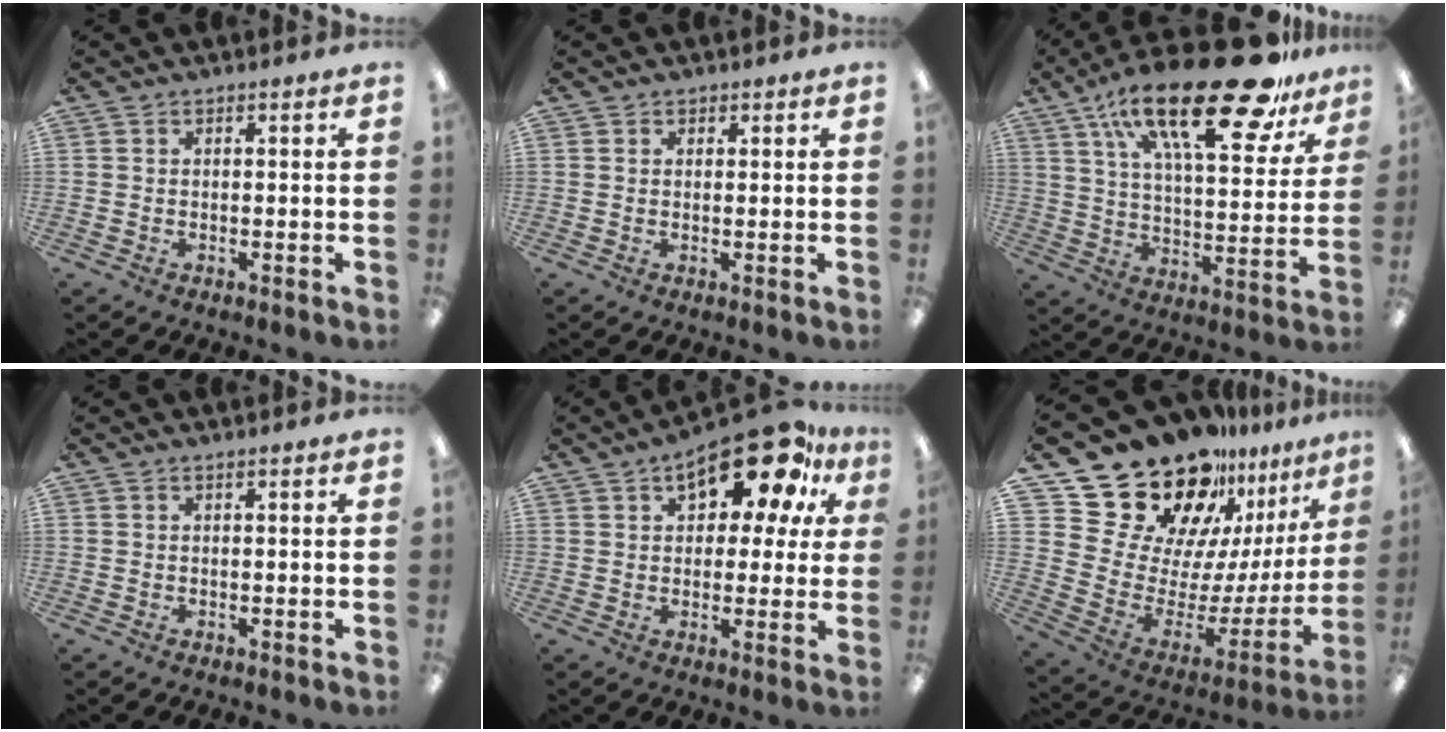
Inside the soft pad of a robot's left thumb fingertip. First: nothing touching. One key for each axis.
{"total": 1.1, "fx": 0.7, "fy": 0.8, "fz": 0.1, "tx": 0.006, "ty": -0.001, "tz": 0.010}
{"total": 28.8, "fx": 18.3, "fy": 9.9, "fz": 19.8, "tx": -0.309, "ty": -0.106, "tz": 0.297}
{"total": 0.0}
{"total": 16.5, "fx": 10.0, "fy": 7.2, "fz": 11.0, "tx": -0.156, "ty": -0.052, "tz": 0.164}
{"total": 25.8, "fx": 20.2, "fy": 12.7, "fz": 9.7, "tx": -0.164, "ty": -0.157, "tz": 0.387}